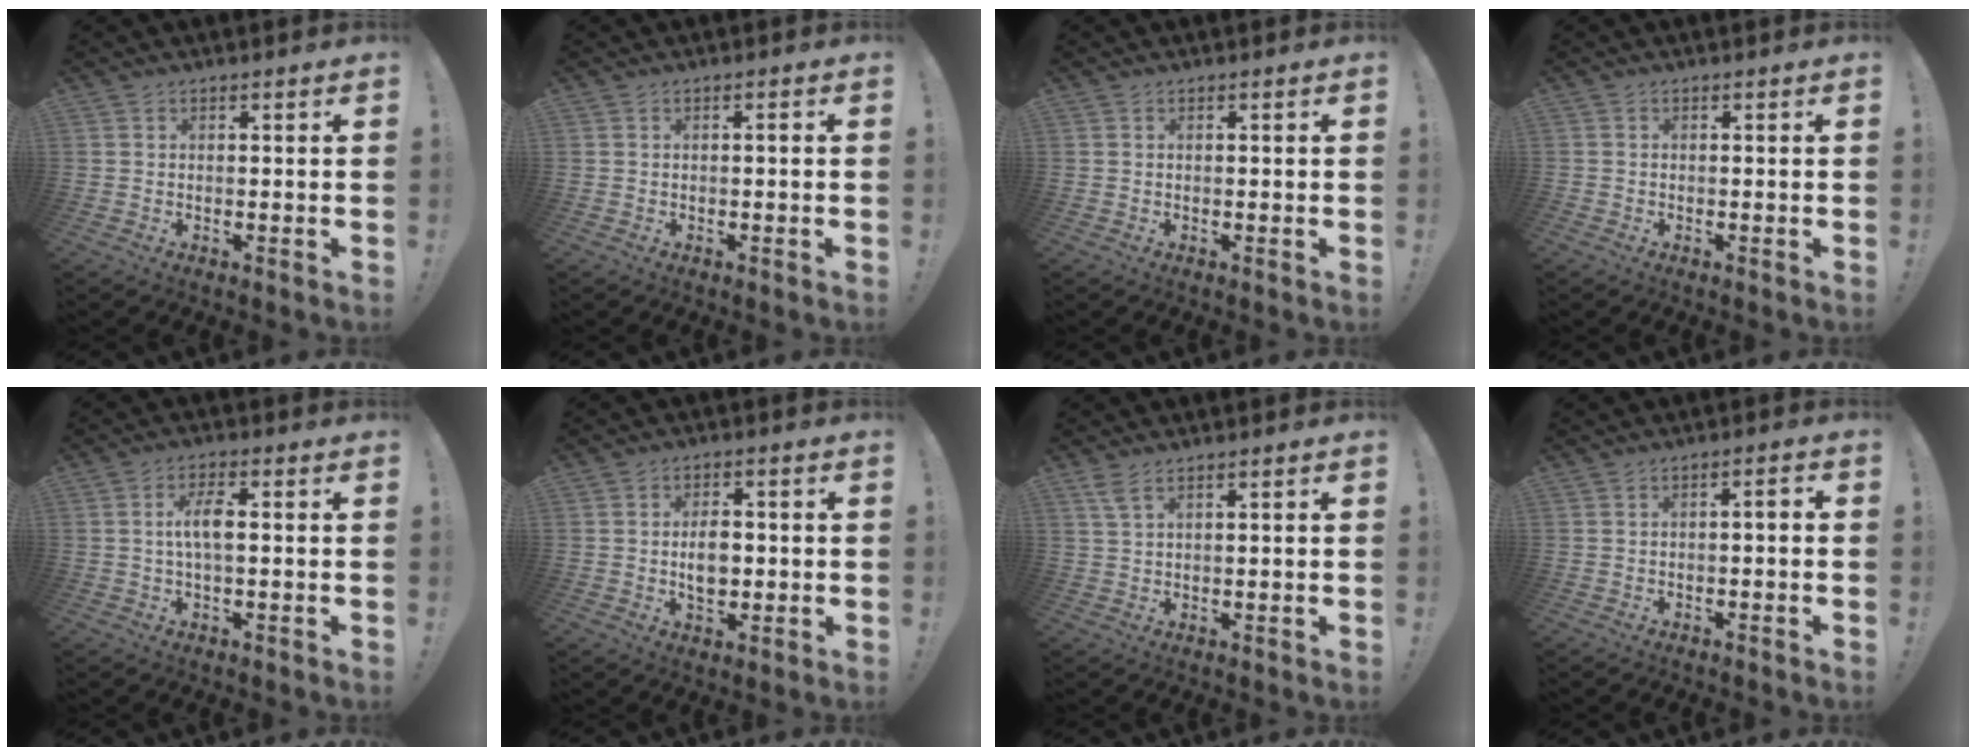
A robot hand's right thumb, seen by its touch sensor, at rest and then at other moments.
{"total": 0.9, "force": [-0.3, 0.0, 0.8], "torque": [-0.023, 0.005, -0.006]}
{"total": 0.0}
{"total": 0.7, "force": [-0.6, 0.5, 0.0], "torque": [0.001, 0.001, -0.009]}
{"total": 6.2, "force": [0.0, 2.1, 5.8], "torque": [-0.112, 0.008, -0.004]}
{"total": 6.3, "force": [-0.6, 4.3, 4.6], "torque": [-0.064, 0.000, -0.015]}
{"total": 3.2, "force": [1.9, 0.6, 2.5], "torque": [-0.052, -0.006, 0.034]}
{"total": 2.2, "force": [-1.2, 0.3, 1.8], "torque": [-0.035, 0.011, -0.022]}